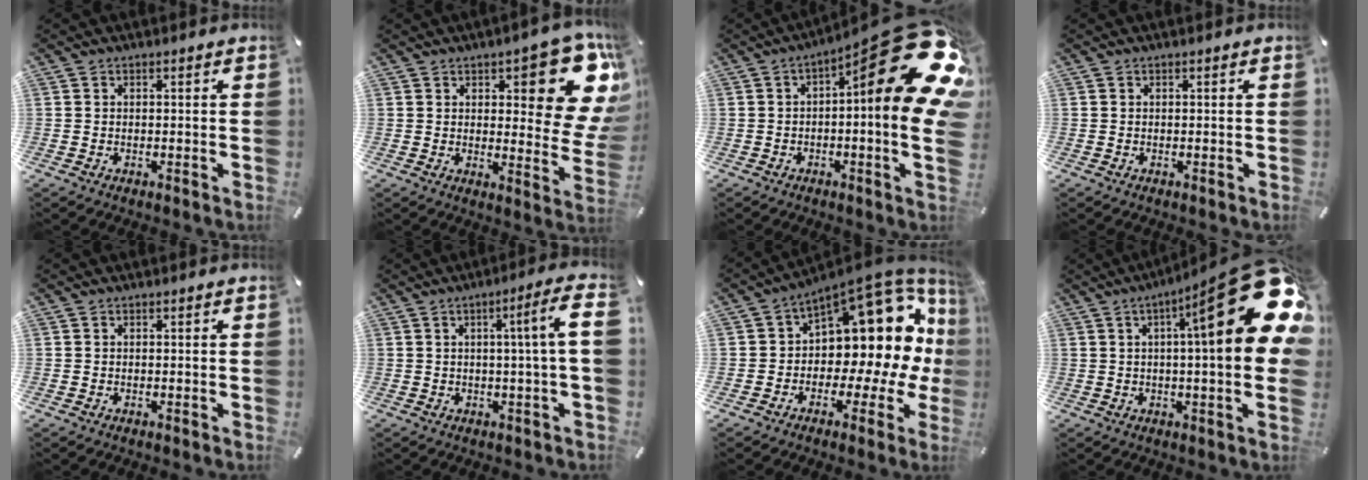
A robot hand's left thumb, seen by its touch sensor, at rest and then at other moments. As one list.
[{"total": 18.4, "force": [8.5, 7.1, 14.8], "torque": [-0.177, -0.067, 0.136]}, {"total": 25.3, "force": [7.6, 5.7, 23.4], "torque": [-0.295, -0.087, 0.134]}, {"total": 0.0}, {"total": 0.0}, {"total": 9.5, "force": [1.7, 0.1, 9.3], "torque": [-0.147, -0.006, 0.020]}, {"total": 15.5, "force": [7.4, 9.1, 10.1], "torque": [-0.124, -0.085, 0.124]}, {"total": 28.6, "force": [9.1, 5.9, 26.5], "torque": [-0.359, -0.080, 0.151]}]